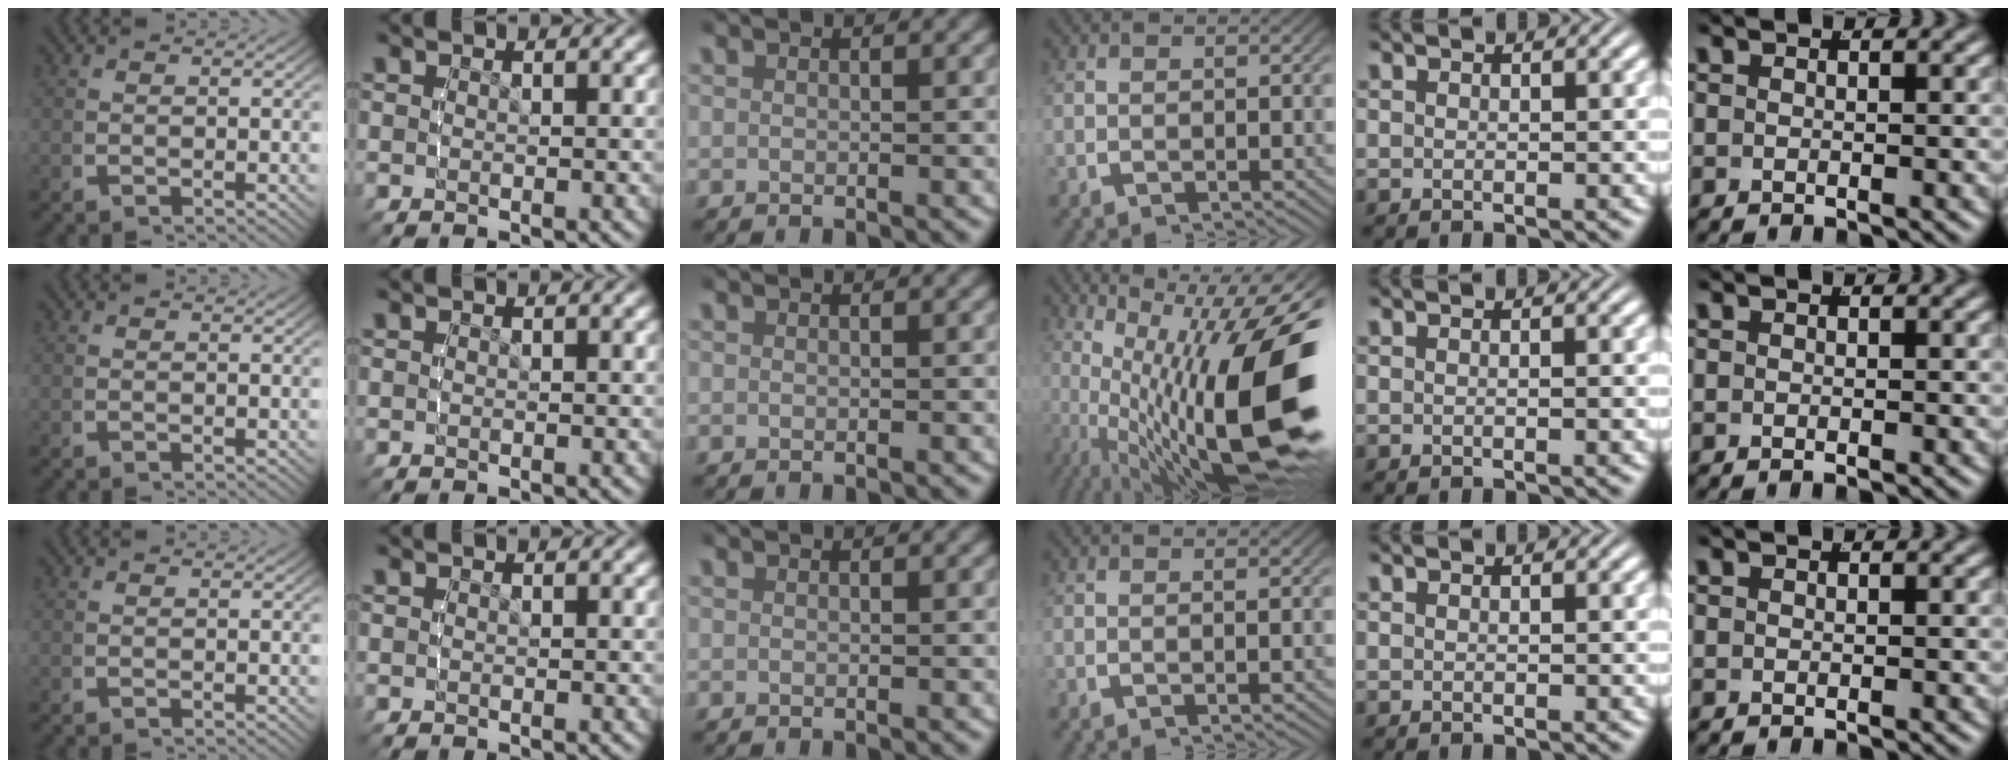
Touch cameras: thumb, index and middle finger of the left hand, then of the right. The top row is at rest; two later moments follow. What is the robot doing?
{"motion": "lift_and_place", "object": "bottle"}